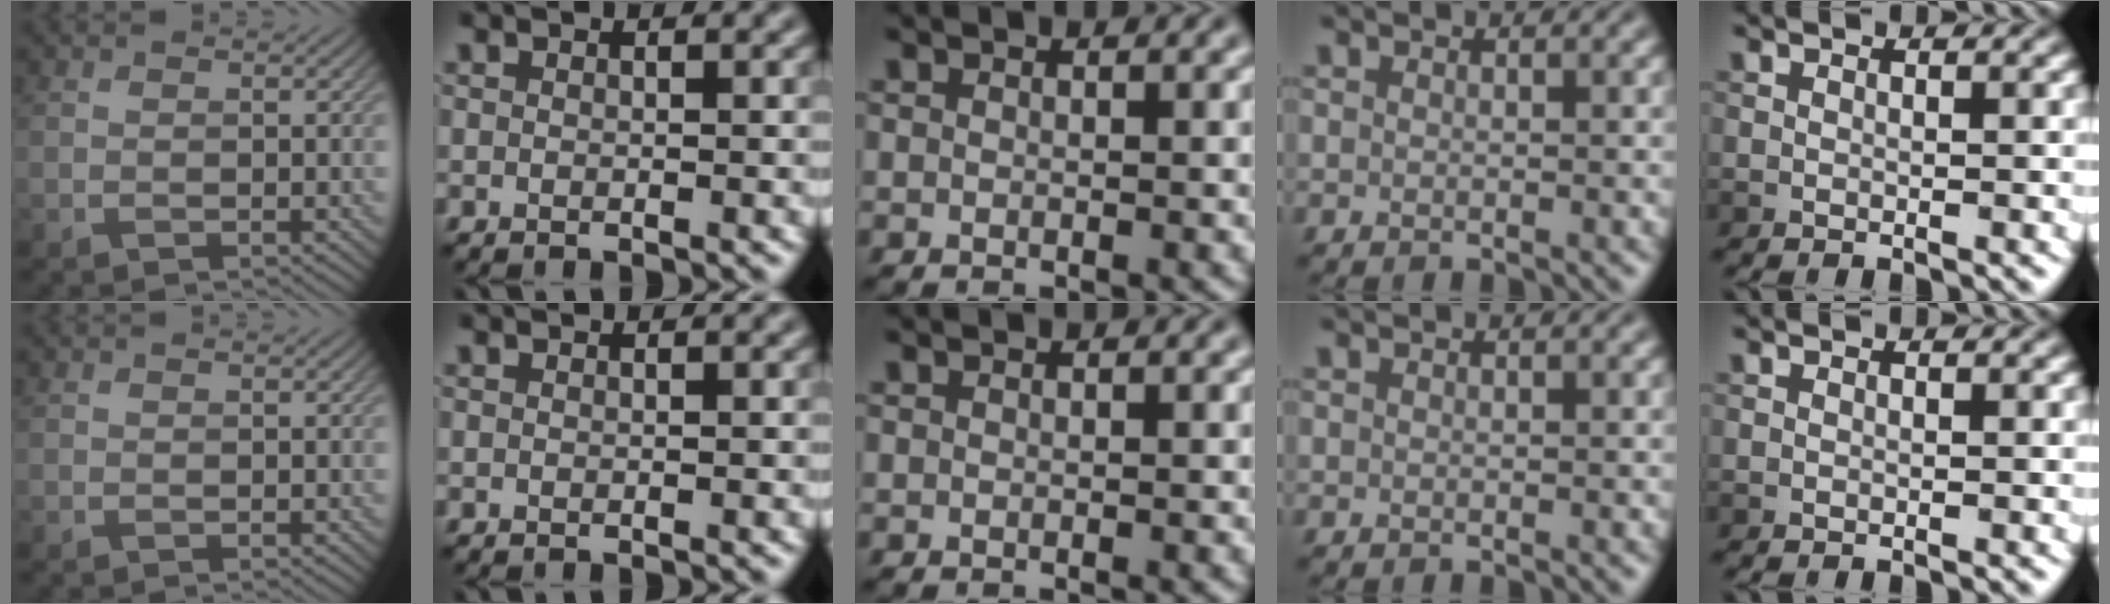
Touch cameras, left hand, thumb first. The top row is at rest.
{}